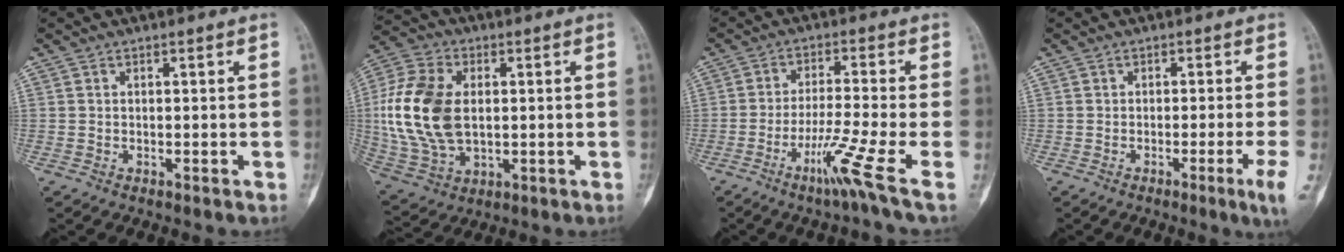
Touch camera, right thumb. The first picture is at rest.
{"total": 17.8, "force": [1.1, 11.5, 13.6], "torque": [-0.281, 0.000, 0.026]}
{"total": 8.9, "force": [-4.4, -1.3, 7.6], "torque": [-0.153, 0.004, -0.085]}
{"total": 4.4, "force": [-1.8, -0.7, 3.9], "torque": [-0.065, -0.007, -0.028]}